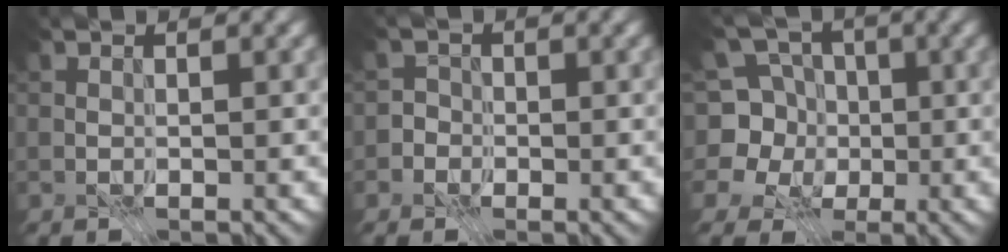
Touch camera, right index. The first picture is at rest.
{"total": 1.9, "force": [-1.0, 1.6, 0.1], "torque": [0.022, 0.006, -0.032]}
{"total": 6.5, "force": [-0.6, 5.8, 2.8], "torque": [-0.043, 0.012, -0.042]}